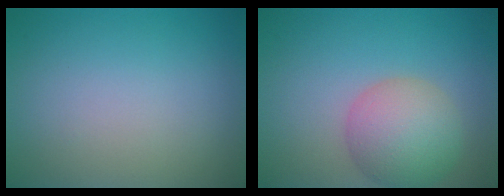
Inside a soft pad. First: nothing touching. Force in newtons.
{"total": 5.6, "press": 5.6, "slide": 0.4}